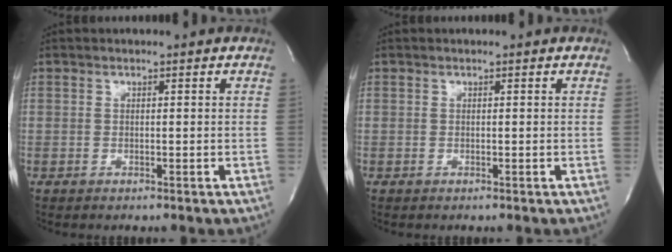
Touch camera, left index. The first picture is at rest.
{"total": 0.0}